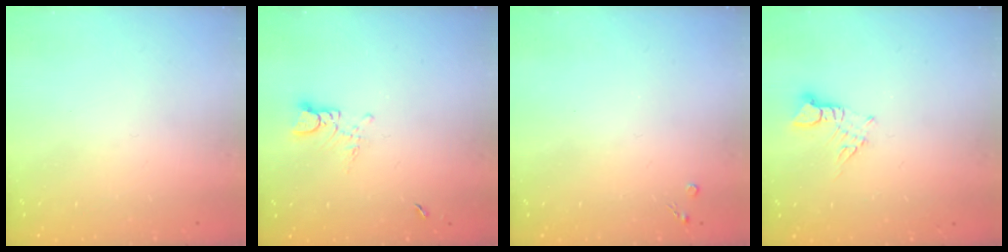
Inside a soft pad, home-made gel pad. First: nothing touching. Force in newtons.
{"total": 3.2, "press": 3.1, "slide": 0.3}
{"total": 2.1, "press": 2.1, "slide": 0.4}
{"total": 2.5, "press": 2.5, "slide": 0.3}